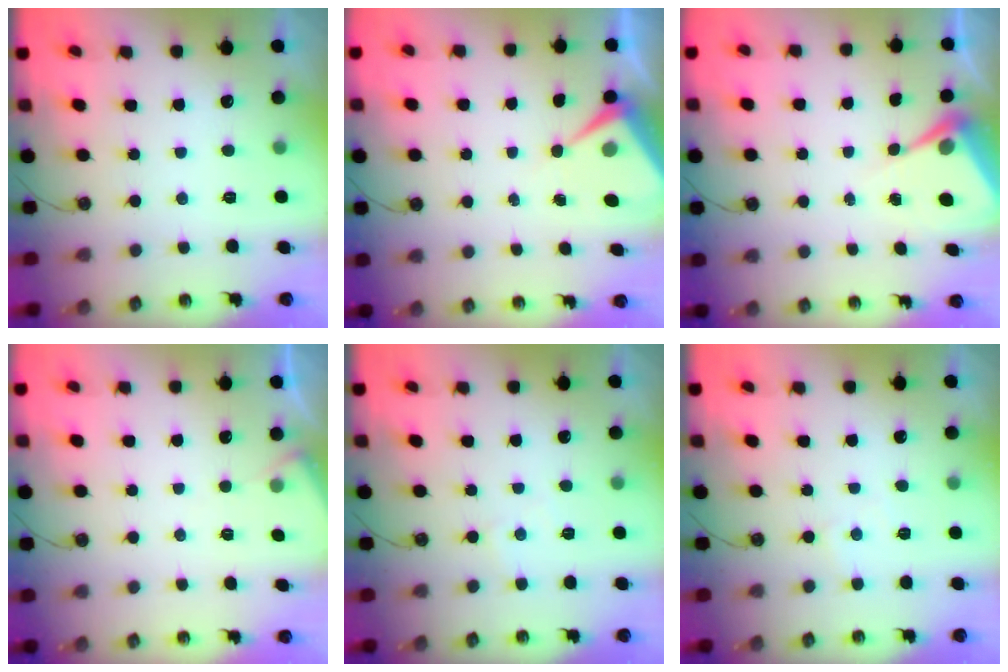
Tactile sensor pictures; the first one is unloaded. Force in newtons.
{"total": 6.2, "press": 6.2, "slide": 0.9}
{"total": 6.7, "press": 6.7, "slide": 0.5}
{"total": 3.7, "press": 3.6, "slide": 0.5}
{"total": 3.6, "press": 3.6, "slide": 0.6}
{"total": 3.6, "press": 3.6, "slide": 0.6}